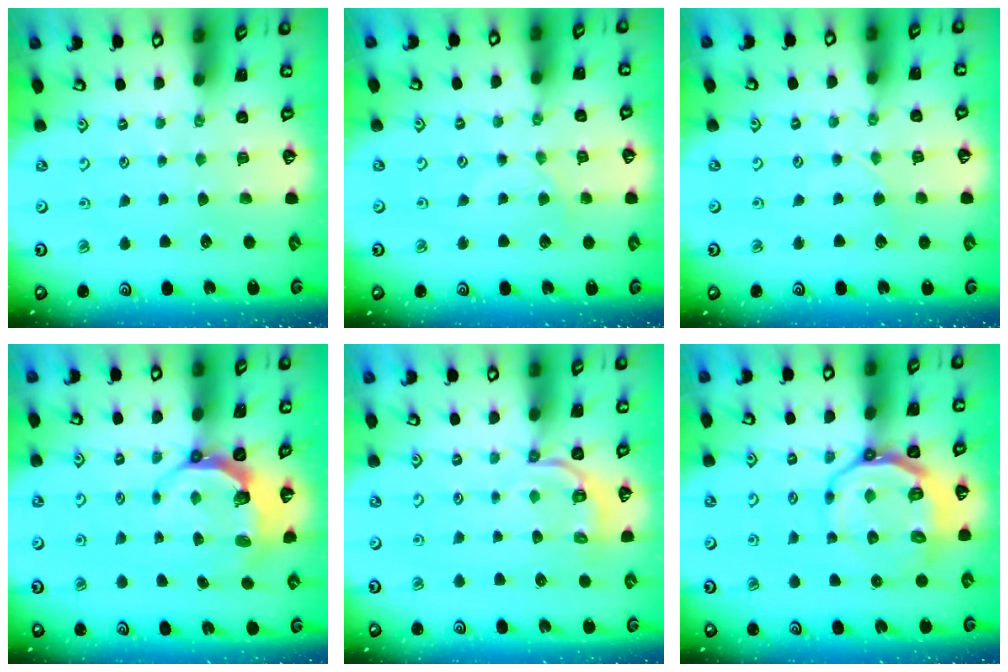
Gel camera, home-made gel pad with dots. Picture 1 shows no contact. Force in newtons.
{"total": 1.5, "press": 1.5, "slide": 0.4}
{"total": 2.0, "press": 2.0, "slide": 0.2}
{"total": 6.0, "press": 4.9, "slide": 3.6}
{"total": 3.7, "press": 3.3, "slide": 1.7}
{"total": 10.7, "press": 10.2, "slide": 3.4}